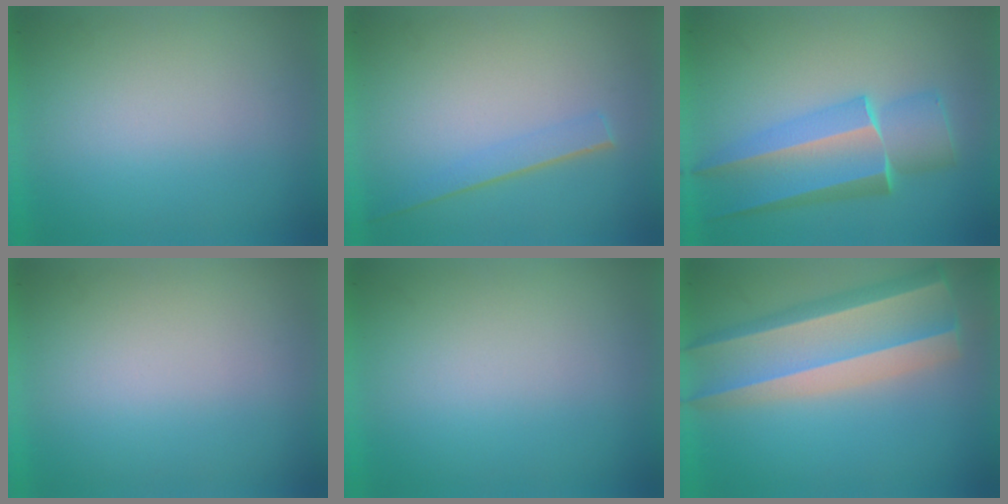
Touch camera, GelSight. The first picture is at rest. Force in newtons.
{"total": 1.4}
{"total": 4.6}
{"total": 0.0}
{"total": 0.0}
{"total": 6.2}